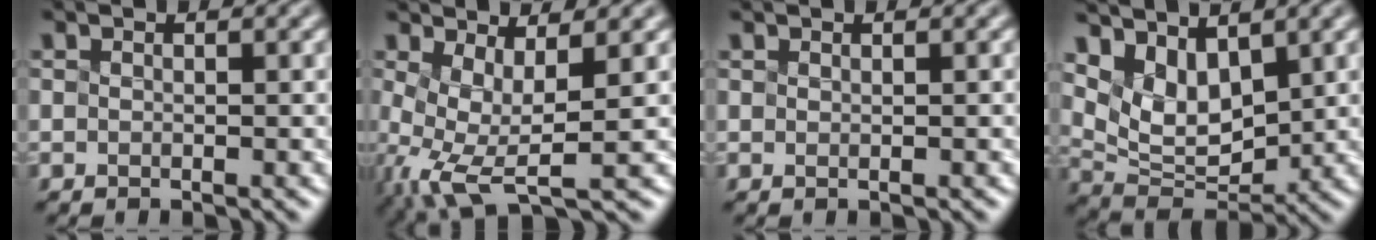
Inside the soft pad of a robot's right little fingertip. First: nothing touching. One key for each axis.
{"total": 4.6, "fx": -0.7, "fy": 1.1, "fz": 4.4, "tx": -0.095, "ty": 0.000, "tz": 0.008}
{"total": 1.6, "fx": 0.9, "fy": 0.9, "fz": 1.0, "tx": -0.007, "ty": 0.021, "tz": 0.007}
{"total": 5.1, "fx": 3.2, "fy": 2.4, "fz": 3.2, "tx": -0.076, "ty": -0.001, "tz": 0.082}